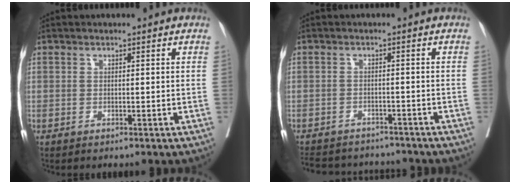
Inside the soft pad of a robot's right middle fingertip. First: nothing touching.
{"total": 12.4, "force": [-11.5, 3.3, 3.3], "torque": [-0.071, 0.008, -0.153]}